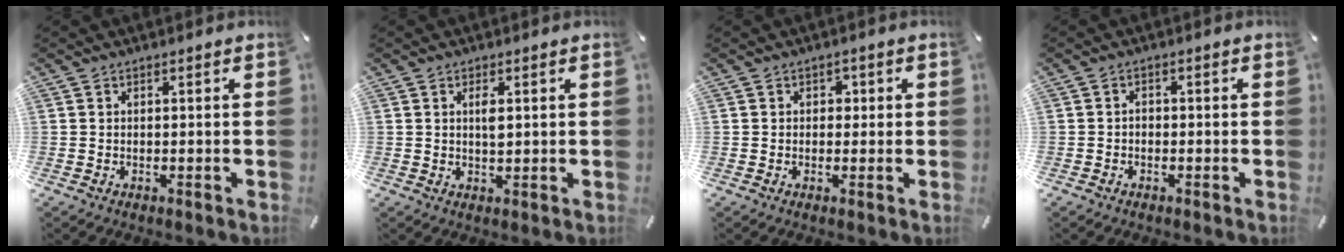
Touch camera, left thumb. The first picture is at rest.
{"total": 2.6, "force": [0.7, 0.9, 2.3], "torque": [-0.041, 0.000, 0.009]}
{"total": 1.6, "force": [-0.2, 1.5, 0.7], "torque": [-0.008, 0.005, -0.011]}
{"total": 1.4, "force": [-0.7, 1.0, 0.7], "torque": [-0.013, 0.006, -0.017]}